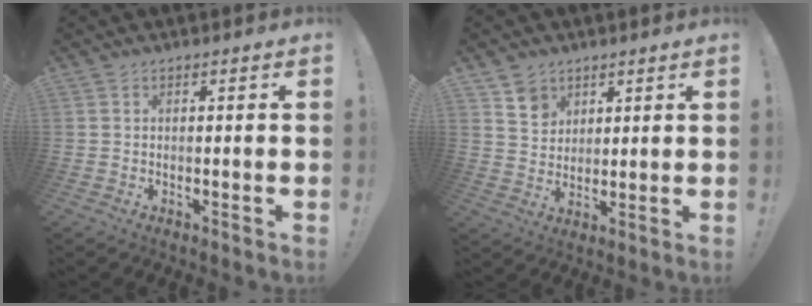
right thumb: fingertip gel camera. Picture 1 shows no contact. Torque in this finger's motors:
{"motor_torque": [0.16, -0.05, 0.11, -0.11, 0.00]}